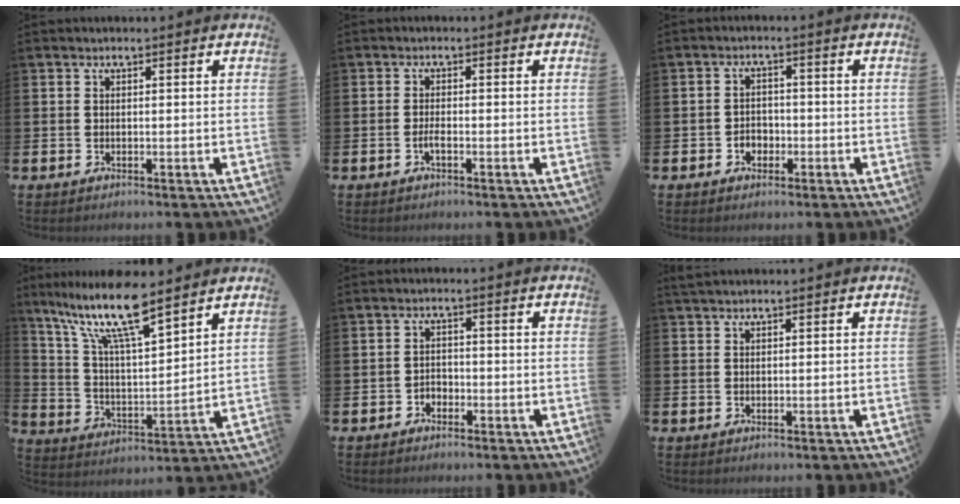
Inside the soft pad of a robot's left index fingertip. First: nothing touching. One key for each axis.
{"total": 1.3, "fx": -0.6, "fy": 0.3, "fz": 1.1, "tx": -0.030, "ty": 0.003, "tz": -0.010}
{"total": 2.3, "fx": -1.0, "fy": 1.9, "fz": 0.8, "tx": -0.011, "ty": 0.000, "tz": -0.026}
{"total": 12.0, "fx": 9.6, "fy": 2.1, "fz": 6.9, "tx": -0.162, "ty": -0.041, "tz": 0.167}
{"total": 1.7, "fx": -1.3, "fy": 1.1, "fz": 0.1, "tx": -0.015, "ty": 0.007, "tz": -0.027}
{"total": 1.2, "fx": 1.1, "fy": 0.3, "fz": 0.3, "tx": -0.005, "ty": 0.002, "tz": 0.020}